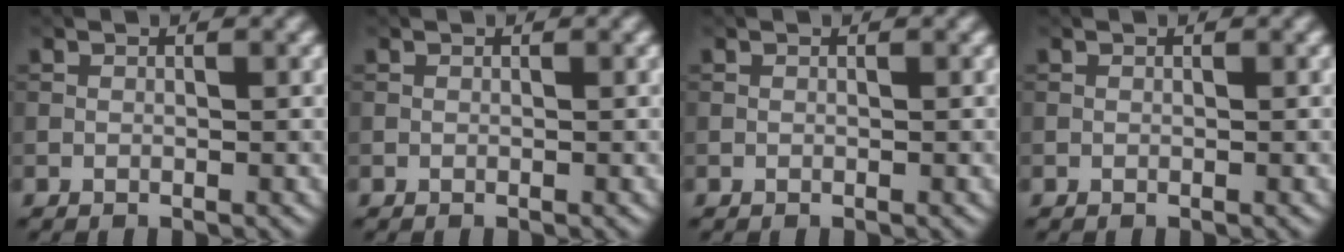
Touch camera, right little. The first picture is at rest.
{"total": 0.0}
{"total": 0.0}
{"total": 0.0}